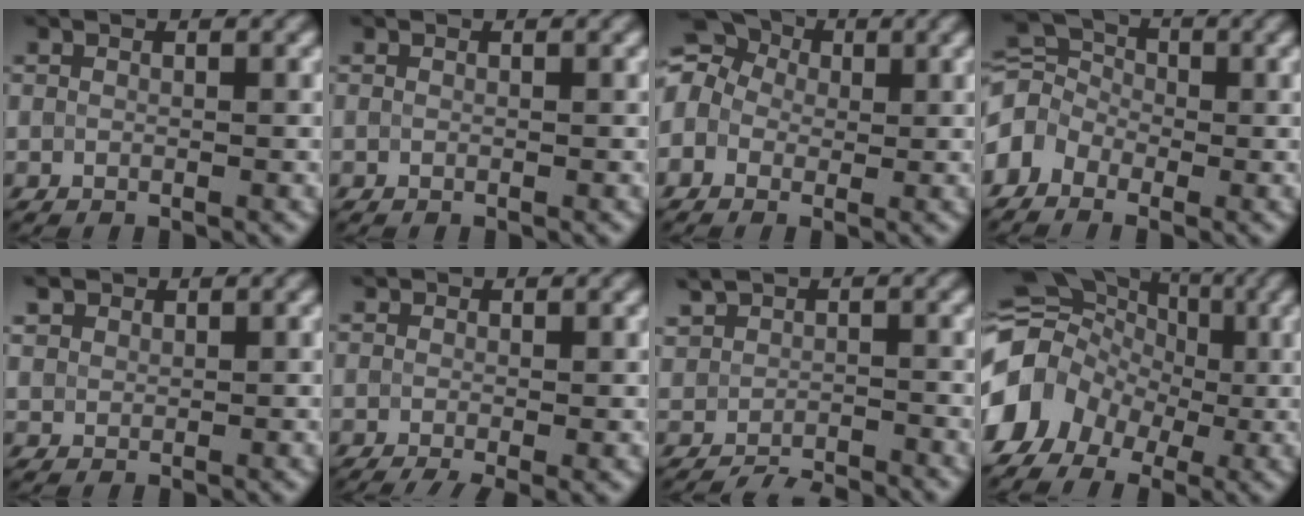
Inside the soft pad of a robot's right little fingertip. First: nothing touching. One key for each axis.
{"total": 0.0}
{"total": 7.8, "fx": 1.3, "fy": 6.5, "fz": 4.1, "tx": -0.084, "ty": 0.042, "tz": -0.025}
{"total": 3.3, "fx": -1.9, "fy": 2.2, "fz": 1.6, "tx": -0.038, "ty": 0.016, "tz": -0.057}
{"total": 1.9, "fx": 1.5, "fy": 1.1, "fz": 0.6, "tx": -0.025, "ty": 0.005, "tz": 0.033}
{"total": 2.3, "fx": -0.6, "fy": 1.2, "fz": 1.9, "tx": -0.036, "ty": -0.006, "tz": -0.011}
{"total": 2.9, "fx": -2.5, "fy": 1.2, "fz": 1.0, "tx": -0.011, "ty": -0.010, "tz": -0.051}
{"total": 8.2, "fx": -2.3, "fy": 6.6, "fz": 4.3, "tx": -0.077, "ty": 0.016, "tz": -0.054}